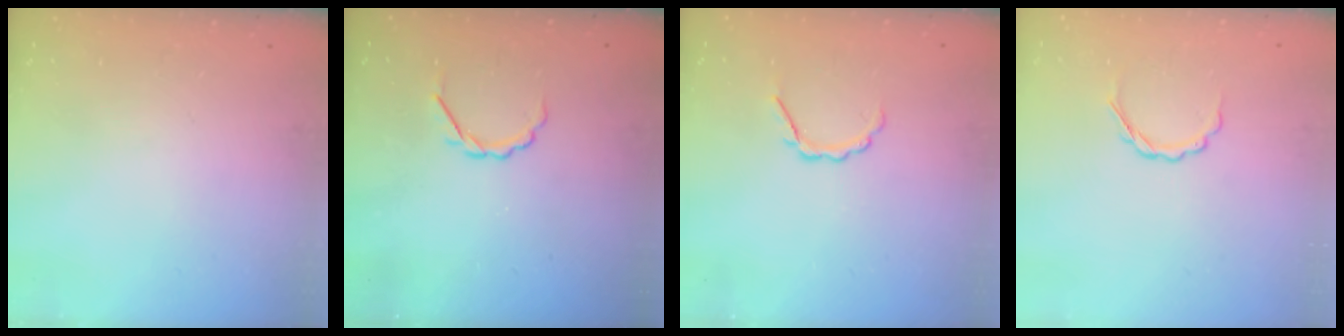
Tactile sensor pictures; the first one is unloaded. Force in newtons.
{"total": 3.4, "press": 3.3, "slide": 1.0}
{"total": 3.6, "press": 3.4, "slide": 1.0}
{"total": 3.6, "press": 3.5, "slide": 0.8}